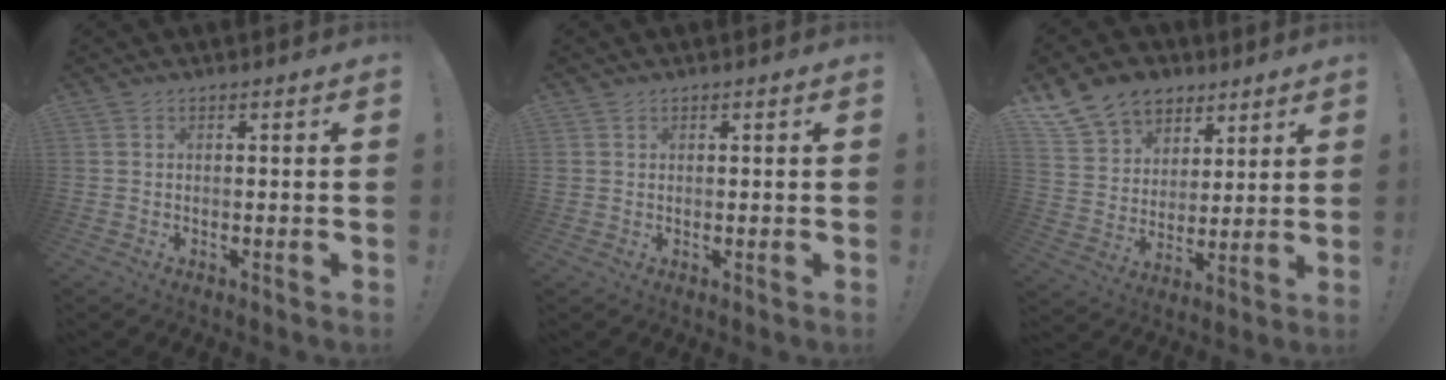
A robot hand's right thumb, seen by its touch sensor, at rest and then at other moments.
{"total": 1.1, "force": [0.6, 1.0, 0.1], "torque": [0.005, -0.001, 0.009]}
{"total": 14.0, "force": [9.0, 9.9, 4.2], "torque": [-0.068, -0.057, 0.177]}